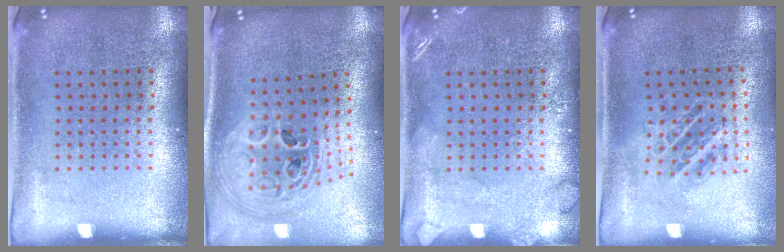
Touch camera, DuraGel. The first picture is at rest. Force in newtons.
{"total": 2.8, "press": 2.0, "slide": 1.9}
{"total": 1.7, "press": 1.6, "slide": 0.3}
{"total": 1.0, "press": 1.0, "slide": 0.1}